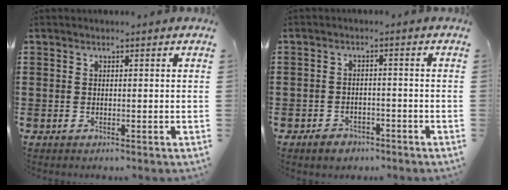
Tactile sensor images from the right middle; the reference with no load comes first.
{"total": 2.0, "force": [-1.8, 0.9, 0.1], "torque": [-0.007, 0.006, -0.040]}